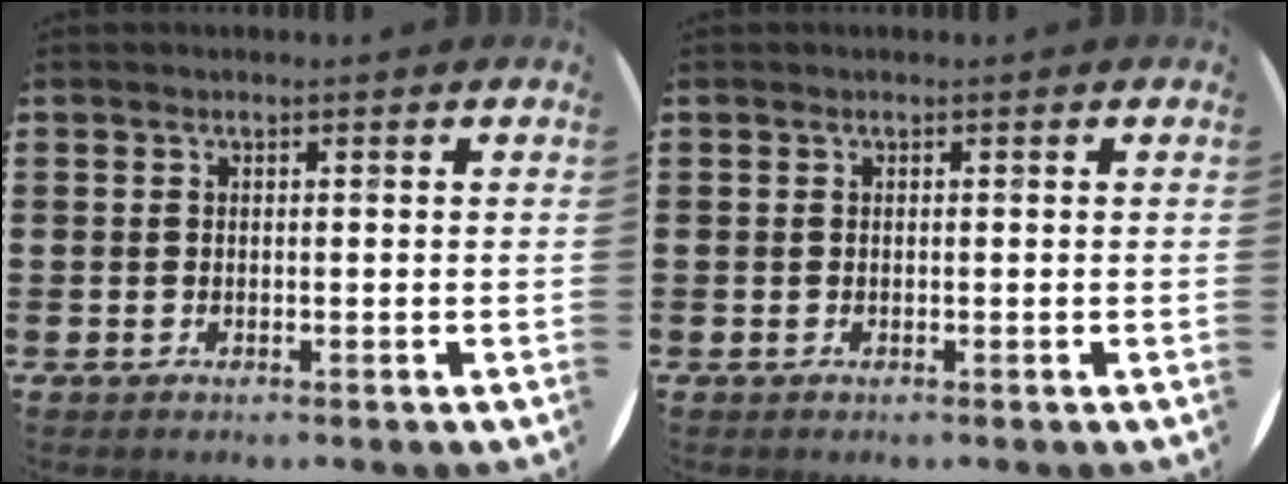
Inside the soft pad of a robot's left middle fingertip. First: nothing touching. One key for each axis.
{"total": 0.0}